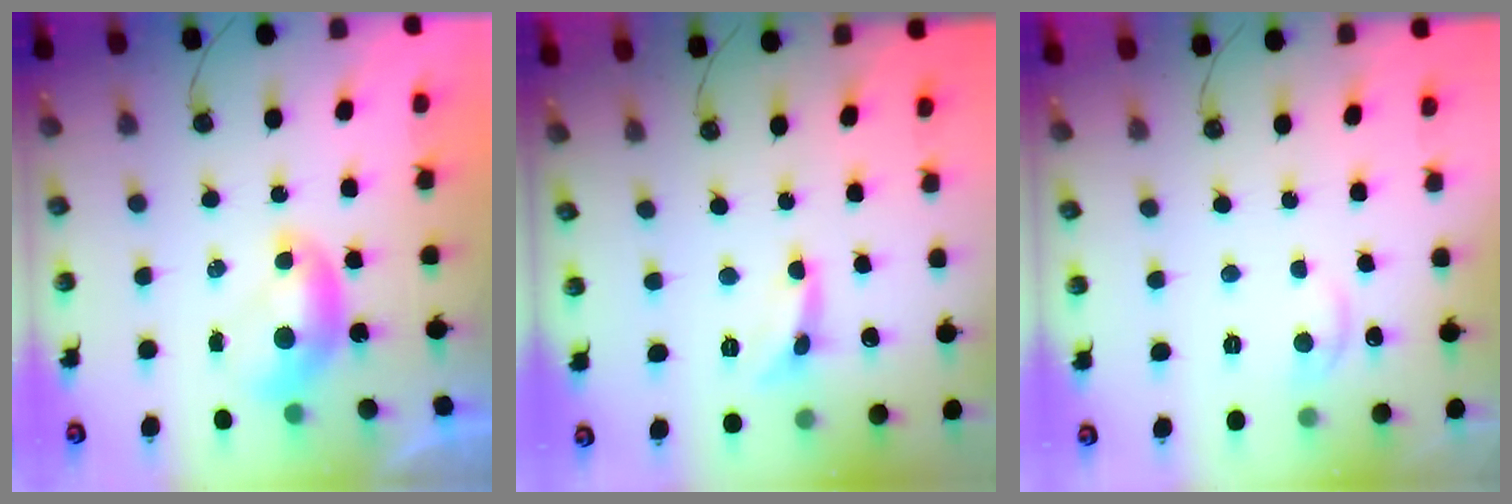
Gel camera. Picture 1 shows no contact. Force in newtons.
{"total": 1.1, "press": 1.0, "slide": 0.4}
{"total": 1.5, "press": 1.2, "slide": 1.0}